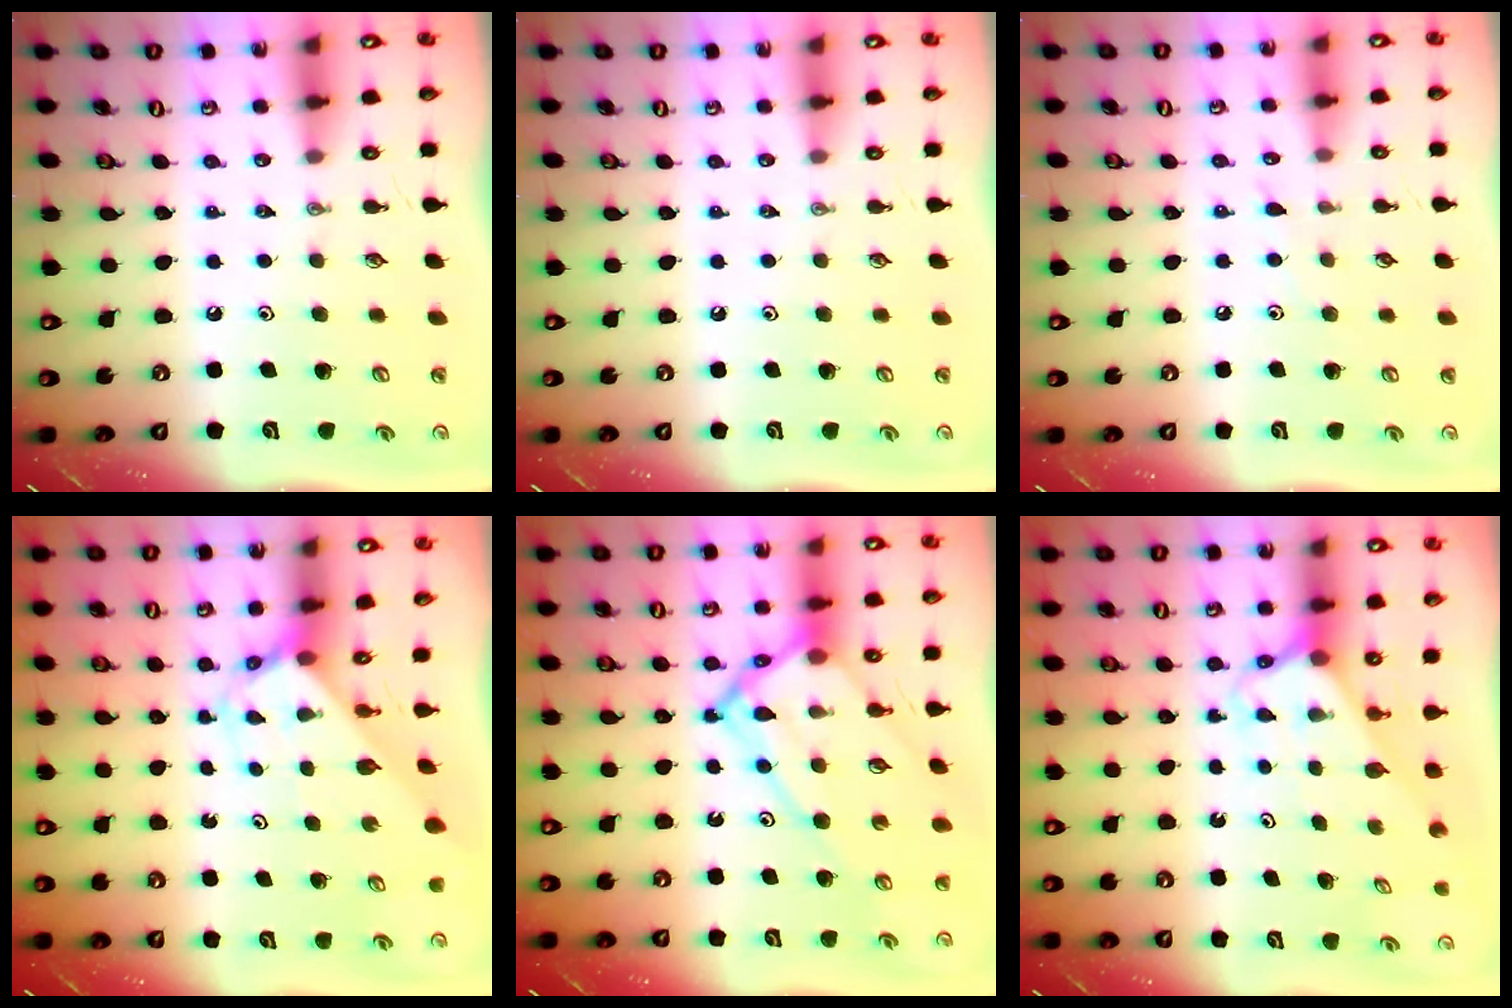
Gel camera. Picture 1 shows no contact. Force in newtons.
{"total": 0.0}
{"total": 4.2, "press": 4.2, "slide": 0.5}
{"total": 2.6, "press": 2.6, "slide": 0.2}
{"total": 16.4, "press": 16.3, "slide": 1.5}
{"total": 2.6, "press": 2.6, "slide": 0.1}